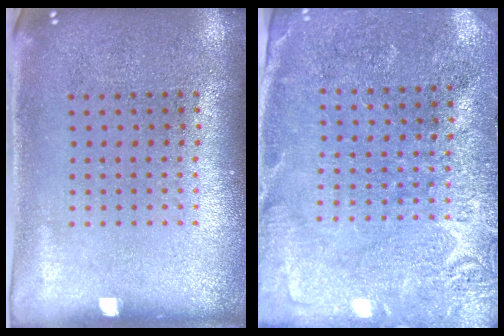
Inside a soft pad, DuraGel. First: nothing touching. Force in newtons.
{"total": 2.8, "press": 2.8, "slide": 0.3}